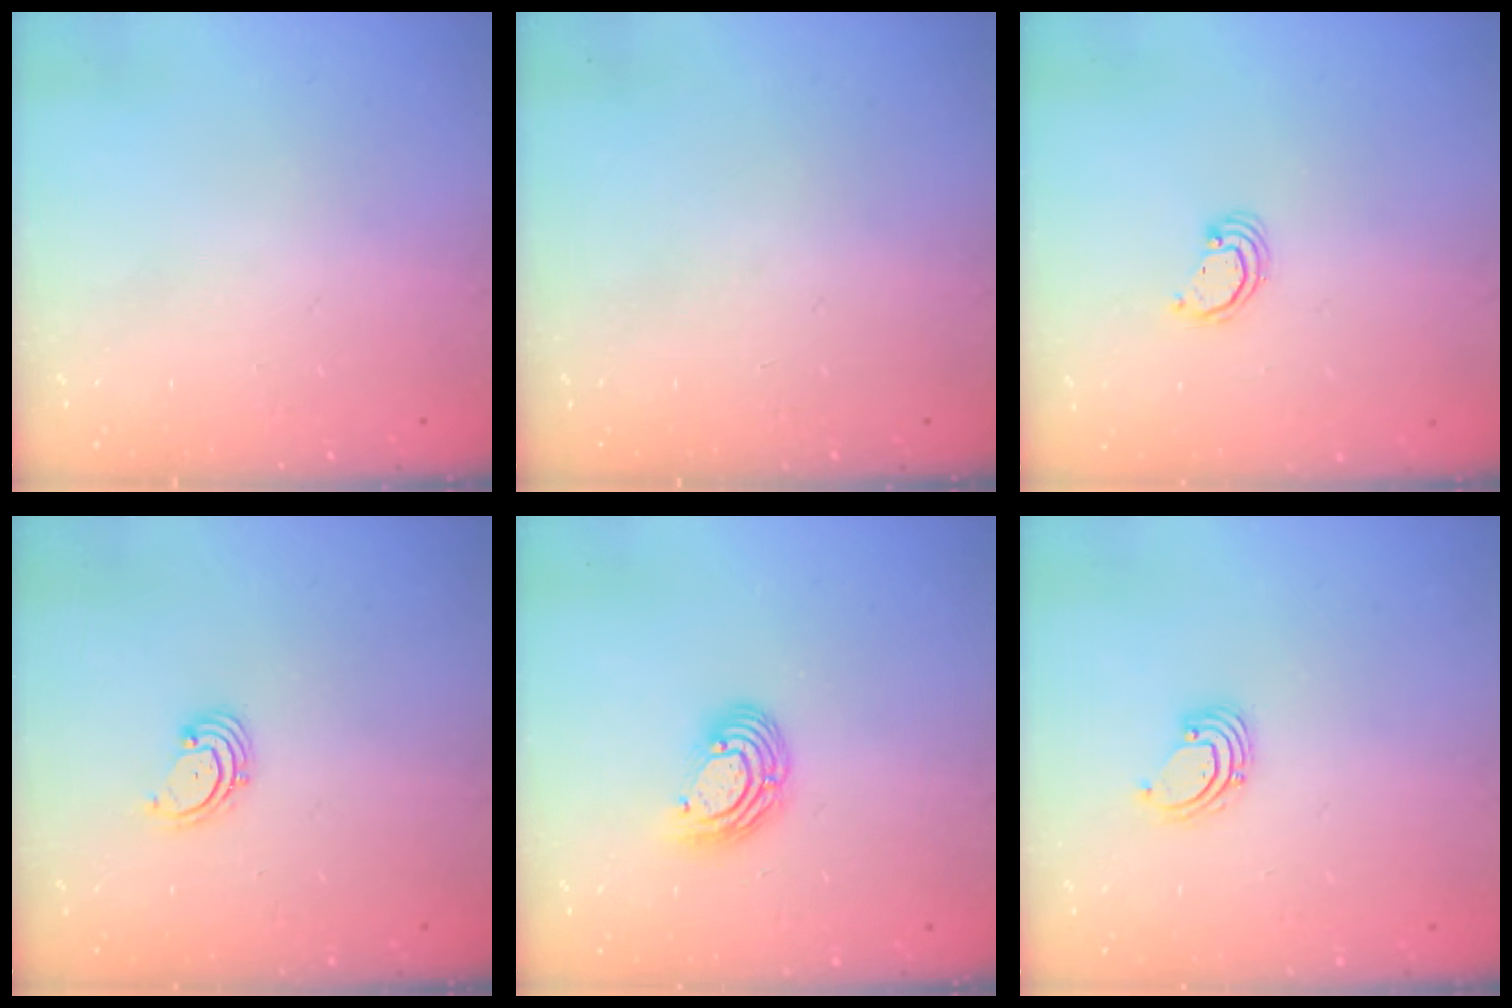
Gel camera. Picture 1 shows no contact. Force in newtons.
{"total": 0.0}
{"total": 2.2, "press": 2.2, "slide": 0.2}
{"total": 1.8, "press": 1.7, "slide": 0.6}
{"total": 8.5, "press": 8.4, "slide": 1.3}
{"total": 2.3, "press": 2.3, "slide": 0.2}